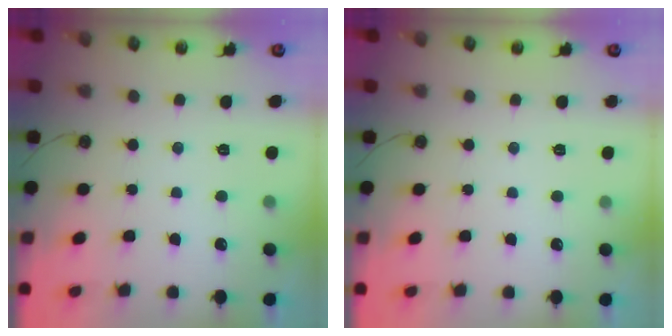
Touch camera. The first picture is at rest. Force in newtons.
{"total": 0.0}